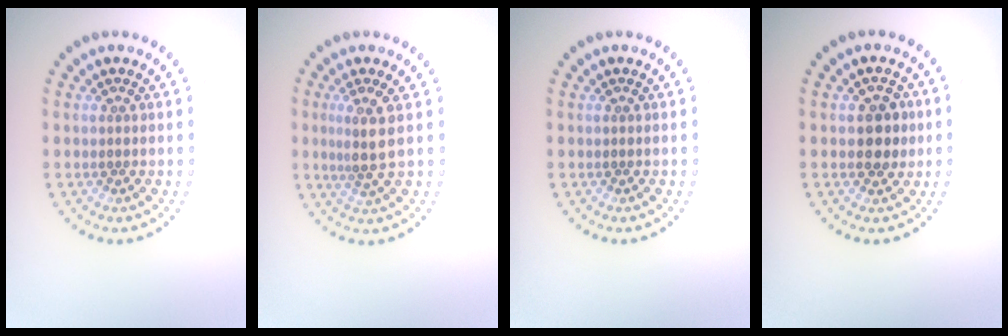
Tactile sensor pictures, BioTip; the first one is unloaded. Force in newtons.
{"total": 2.6, "press": 2.1, "slide": 1.7}
{"total": 0.0}
{"total": 2.6, "press": 2.6, "slide": 0.5}